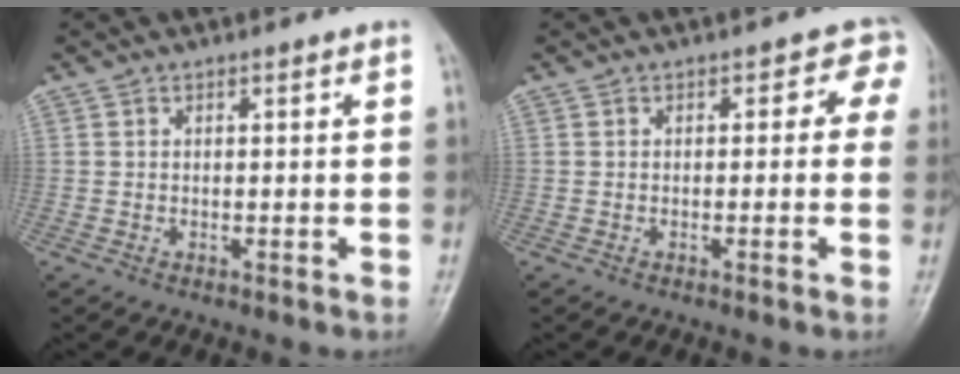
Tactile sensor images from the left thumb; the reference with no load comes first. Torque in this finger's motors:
{"motor_torque": [0.19, -0.13, -0.09, -0.07, -0.02]}